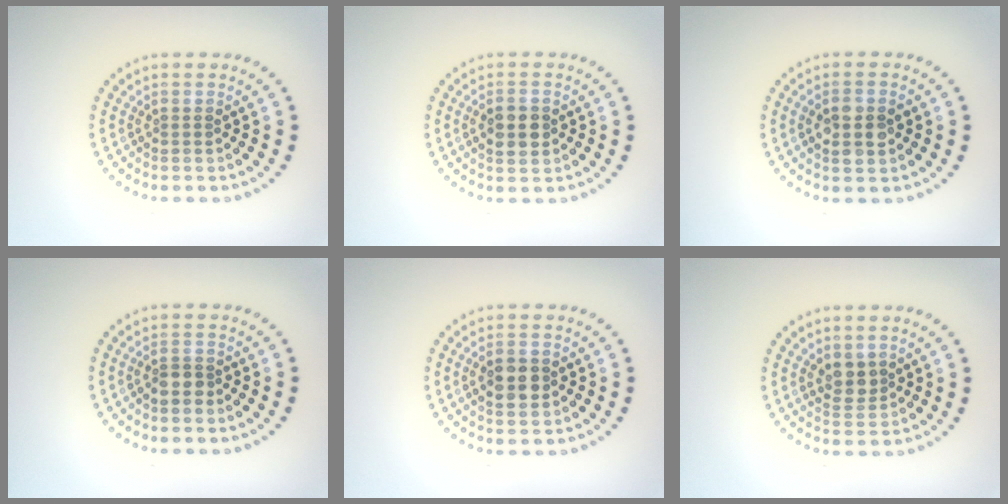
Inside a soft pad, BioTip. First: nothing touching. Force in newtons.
{"total": 2.9, "press": 2.9, "slide": 0.0}
{"total": 2.8, "press": 2.8, "slide": 0.2}
{"total": 1.7, "press": 1.5, "slide": 0.8}
{"total": 3.2, "press": 3.2, "slide": 0.2}
{"total": 2.2, "press": 2.0, "slide": 1.0}